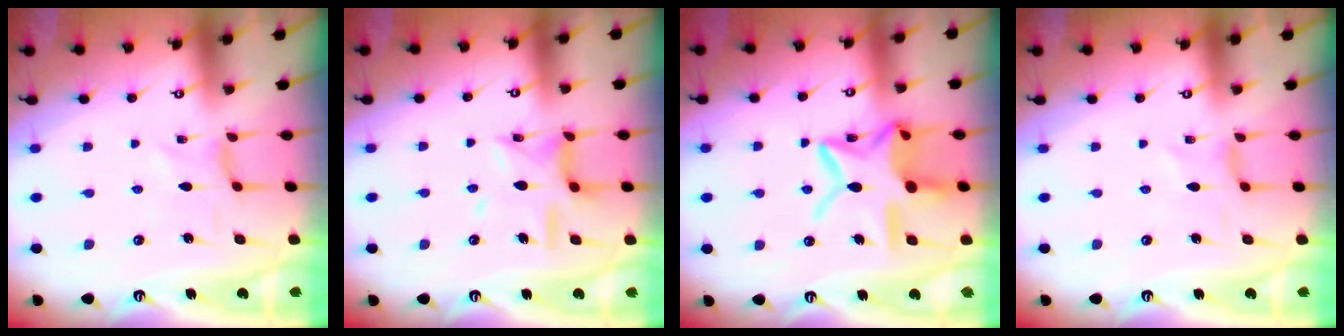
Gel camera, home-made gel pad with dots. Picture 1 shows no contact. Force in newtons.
{"total": 12.1, "press": 12.0, "slide": 0.9}
{"total": 18.6, "press": 18.5, "slide": 1.2}
{"total": 0.9, "press": 0.8, "slide": 0.3}